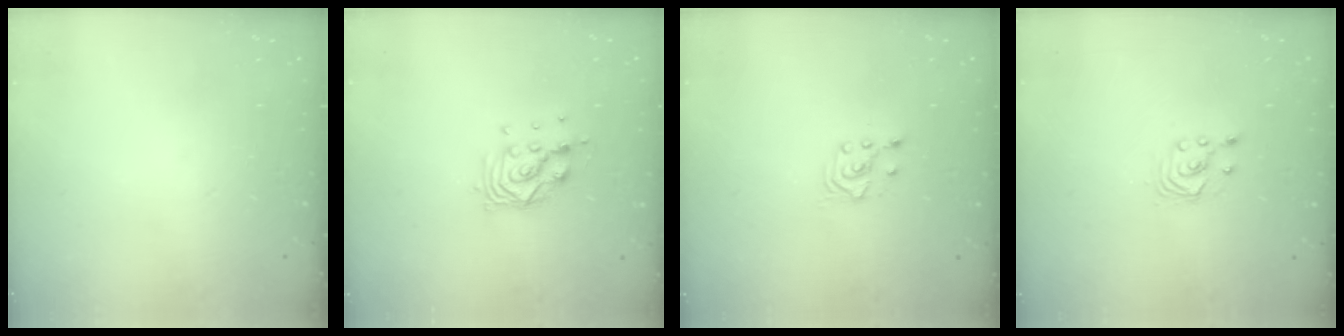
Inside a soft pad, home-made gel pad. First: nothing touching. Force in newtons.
{"total": 9.3, "press": 9.3, "slide": 0.9}
{"total": 2.5, "press": 2.4, "slide": 0.7}
{"total": 1.7, "press": 1.7, "slide": 0.2}